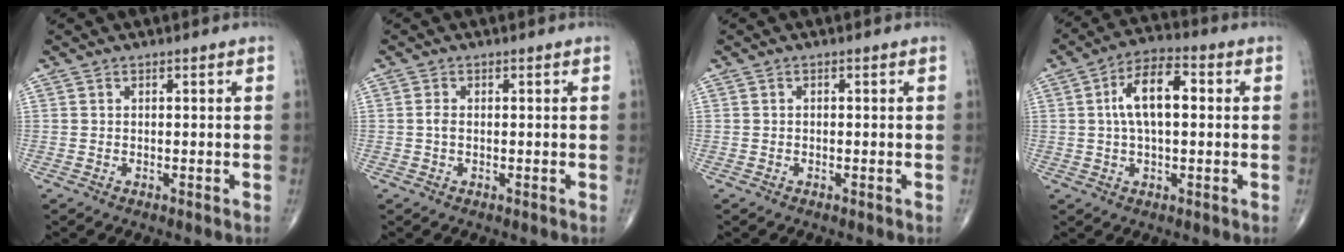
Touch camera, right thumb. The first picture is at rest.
{"total": 1.0, "force": [-0.2, 0.6, 0.8], "torque": [-0.018, 0.000, -0.004]}
{"total": 0.0}
{"total": 9.9, "force": [1.4, 4.7, 8.6], "torque": [-0.151, 0.021, 0.017]}